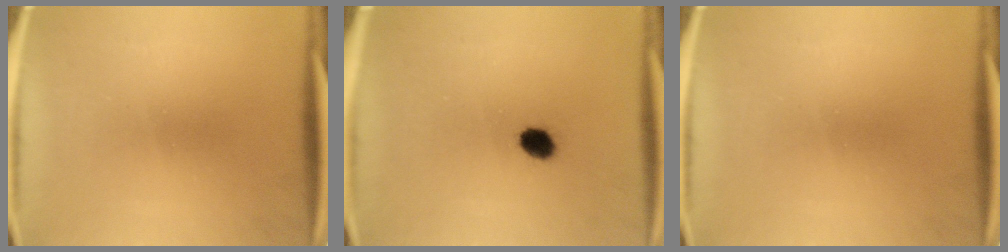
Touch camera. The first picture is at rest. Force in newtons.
{"total": 4.0}
{"total": 0.0}